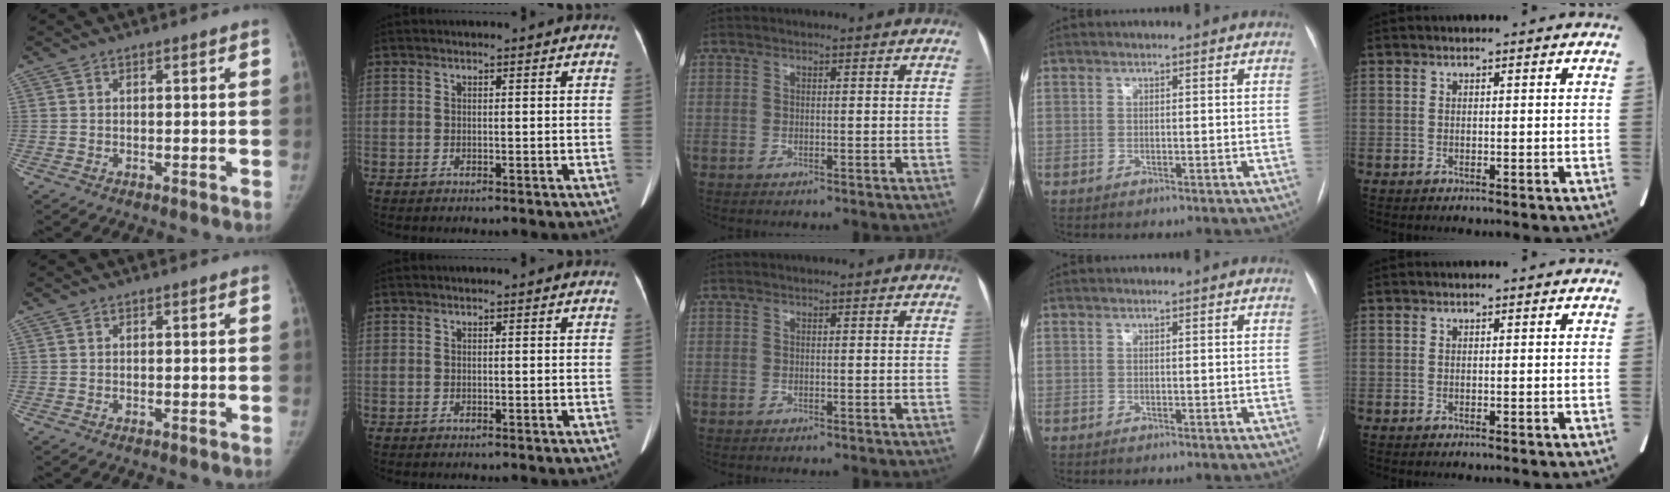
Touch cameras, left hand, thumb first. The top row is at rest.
{}